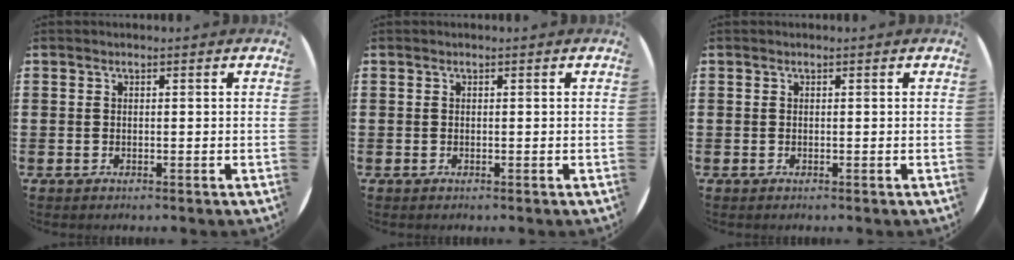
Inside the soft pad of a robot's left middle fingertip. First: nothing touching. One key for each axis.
{"total": 0.0}
{"total": 0.0}